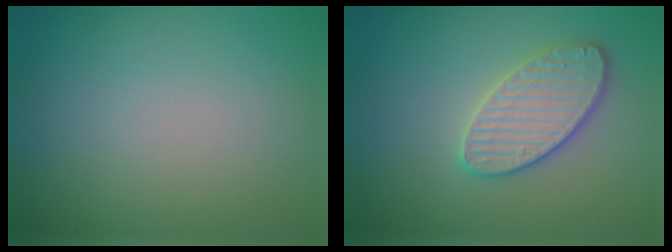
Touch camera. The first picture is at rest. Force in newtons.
{"total": 3.6, "press": 3.5, "slide": 0.6}